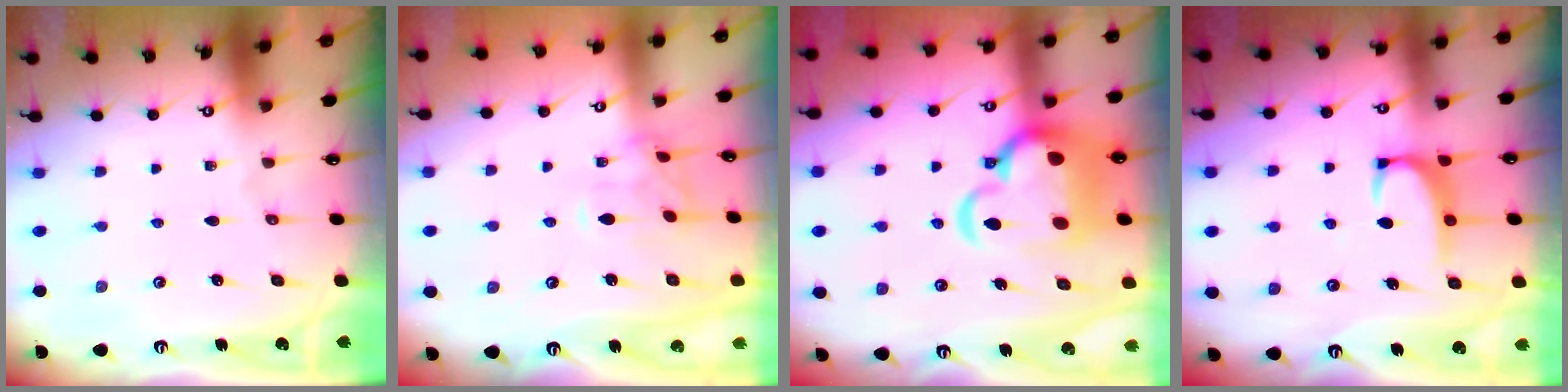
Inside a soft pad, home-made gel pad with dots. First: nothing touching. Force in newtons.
{"total": 0.0}
{"total": 11.8, "press": 11.6, "slide": 2.3}
{"total": 2.2, "press": 2.1, "slide": 0.7}